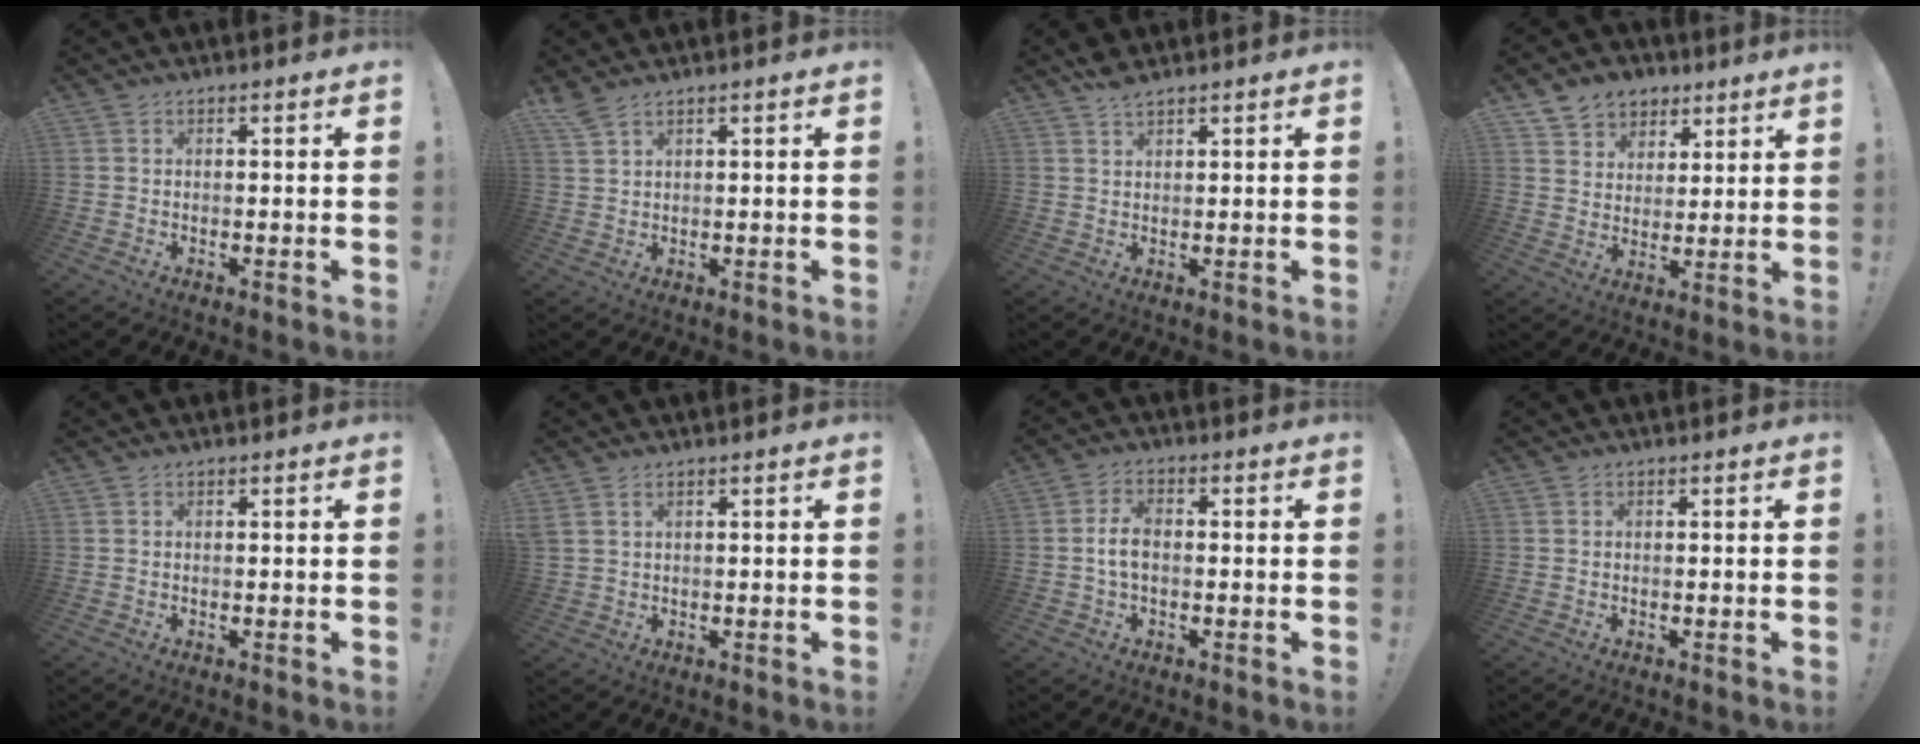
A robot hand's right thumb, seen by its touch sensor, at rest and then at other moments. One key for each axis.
{"total": 3.1, "fx": 2.5, "fy": 0.6, "fz": 1.8, "tx": -0.038, "ty": -0.012, "tz": 0.047}
{"total": 3.3, "fx": 2.8, "fy": 0.8, "fz": 1.5, "tx": -0.021, "ty": -0.017, "tz": 0.050}
{"total": 7.7, "fx": 5.3, "fy": 5.6, "fz": 0.8, "tx": -0.015, "ty": -0.042, "tz": 0.105}
{"total": 0.0}
{"total": 2.2, "fx": 1.2, "fy": 1.1, "fz": 1.5, "tx": -0.037, "ty": 0.004, "tz": 0.025}
{"total": 5.1, "fx": -0.5, "fy": 2.7, "fz": 4.3, "tx": -0.083, "ty": 0.007, "tz": -0.010}
{"total": 0.0}